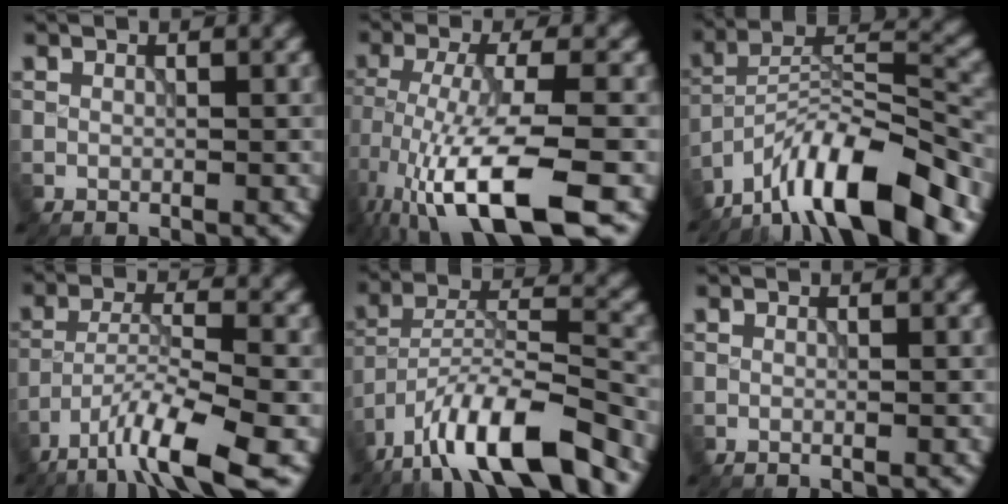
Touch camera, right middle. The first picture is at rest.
{"total": 11.2, "force": [-5.6, 2.8, 9.3], "torque": [-0.179, -0.012, -0.099]}
{"total": 12.3, "force": [-8.7, 3.3, 8.0], "torque": [-0.126, 0.019, -0.171]}
{"total": 8.1, "force": [-5.2, 1.3, 6.0], "torque": [-0.103, -0.001, -0.098]}
{"total": 11.4, "force": [-8.4, 2.9, 7.2], "torque": [-0.119, 0.013, -0.161]}
{"total": 0.0}